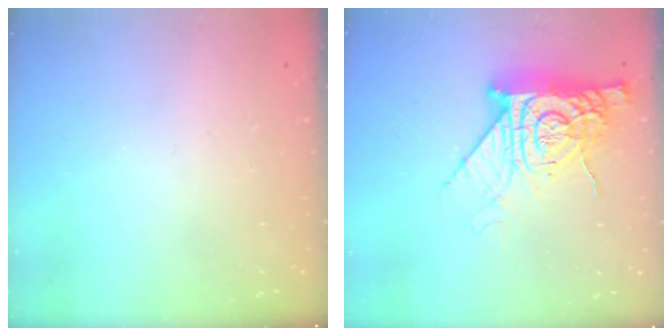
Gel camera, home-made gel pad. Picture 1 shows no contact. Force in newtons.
{"total": 14.3, "press": 14.2, "slide": 1.3}